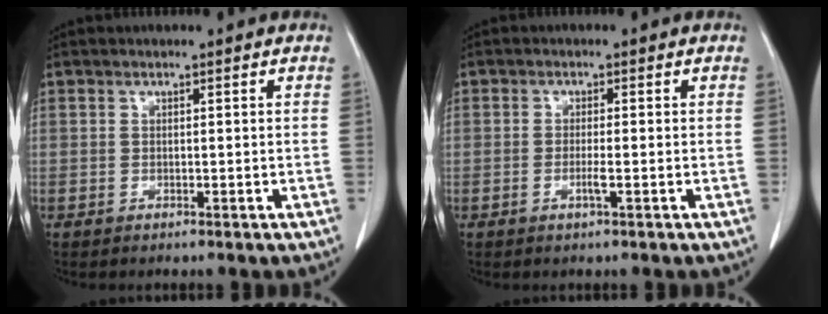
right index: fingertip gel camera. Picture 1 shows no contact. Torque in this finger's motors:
{"motor_torque": [0.00, -0.03, -0.03, -0.01]}